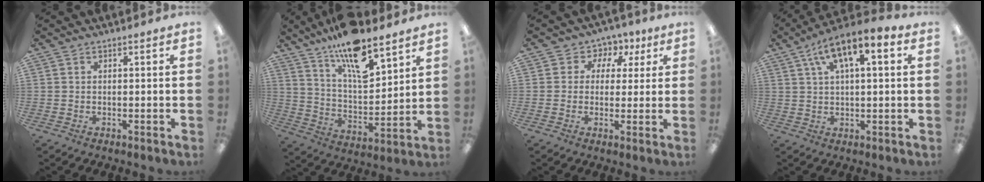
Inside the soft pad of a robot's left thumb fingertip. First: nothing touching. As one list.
[{"total": 15.1, "force": [11.6, 4.7, 8.4], "torque": [-0.147, -0.069, 0.199]}, {"total": 5.3, "force": [1.1, 5.0, 1.4], "torque": [-0.029, 0.002, 0.016]}, {"total": 10.1, "force": [5.1, 3.7, 7.9], "torque": [-0.139, -0.009, 0.090]}]